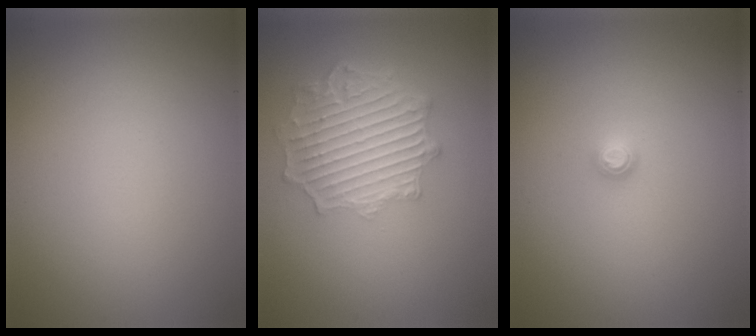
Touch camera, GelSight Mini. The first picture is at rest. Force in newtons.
{"total": 6.2, "press": 4.7, "slide": 4.1}
{"total": 1.0, "press": 1.0, "slide": 0.1}